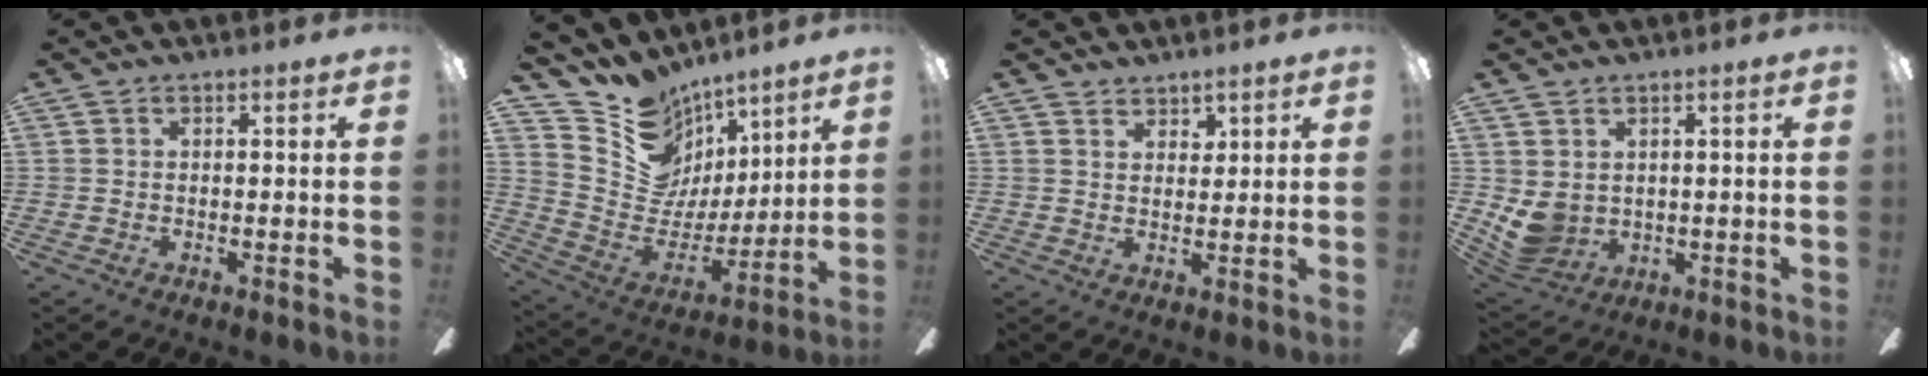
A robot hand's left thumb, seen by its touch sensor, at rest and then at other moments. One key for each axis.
{"total": 13.2, "fx": 8.1, "fy": 10.0, "fz": 2.7, "tx": -0.067, "ty": -0.072, "tz": 0.156}
{"total": 3.6, "fx": 3.1, "fy": 2.0, "fz": 0.1, "tx": 0.006, "ty": -0.015, "tz": 0.055}
{"total": 6.9, "fx": 1.4, "fy": 5.5, "fz": 4.0, "tx": -0.110, "ty": -0.015, "tz": 0.029}